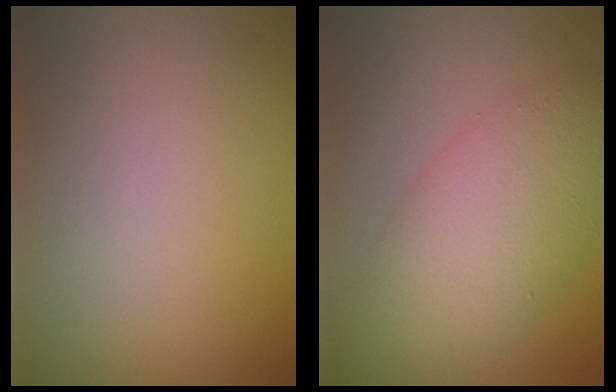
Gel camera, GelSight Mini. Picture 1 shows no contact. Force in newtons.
{"total": 7.2, "press": 7.2, "slide": 0.1}